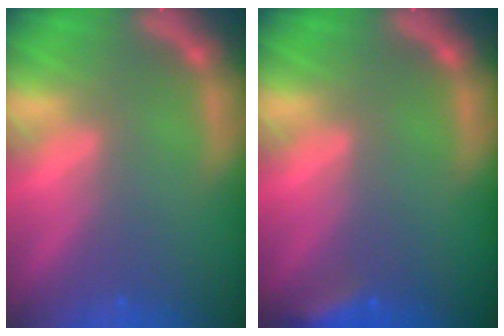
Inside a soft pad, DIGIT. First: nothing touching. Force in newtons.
{"total": 2.9}